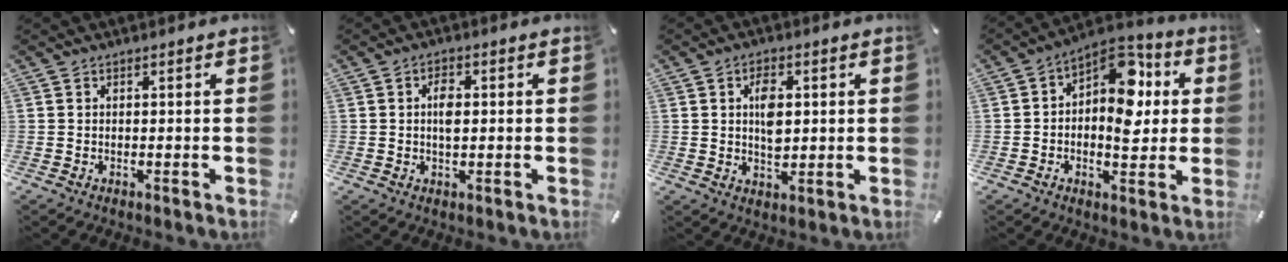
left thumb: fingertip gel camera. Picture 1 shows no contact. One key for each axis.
{"total": 3.5, "fx": 0.4, "fy": 1.8, "fz": 2.9, "tx": -0.053, "ty": 0.003, "tz": 0.003}
{"total": 6.0, "fx": 1.1, "fy": 3.6, "fz": 4.7, "tx": -0.081, "ty": -0.003, "tz": 0.010}
{"total": 12.9, "fx": 2.5, "fy": 8.3, "fz": 9.5, "tx": -0.126, "ty": -0.020, "tz": 0.043}